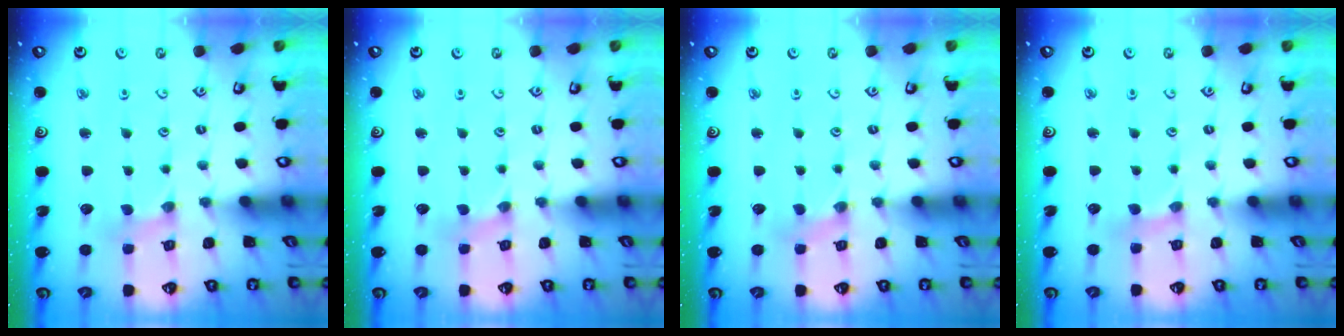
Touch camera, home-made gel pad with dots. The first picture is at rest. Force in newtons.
{"total": 0.0}
{"total": 1.5, "press": 1.5, "slide": 0.3}
{"total": 2.9, "press": 2.9, "slide": 0.4}